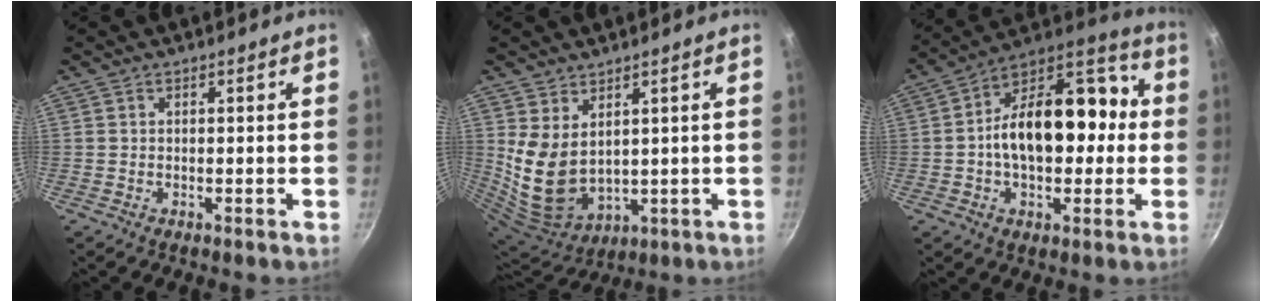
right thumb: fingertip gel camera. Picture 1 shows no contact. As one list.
[{"total": 10.6, "force": [3.1, 7.0, 7.4], "torque": [-0.128, -0.042, 0.083]}, {"total": 21.2, "force": [-0.4, 13.2, 16.6], "torque": [-0.224, 0.053, -0.018]}]